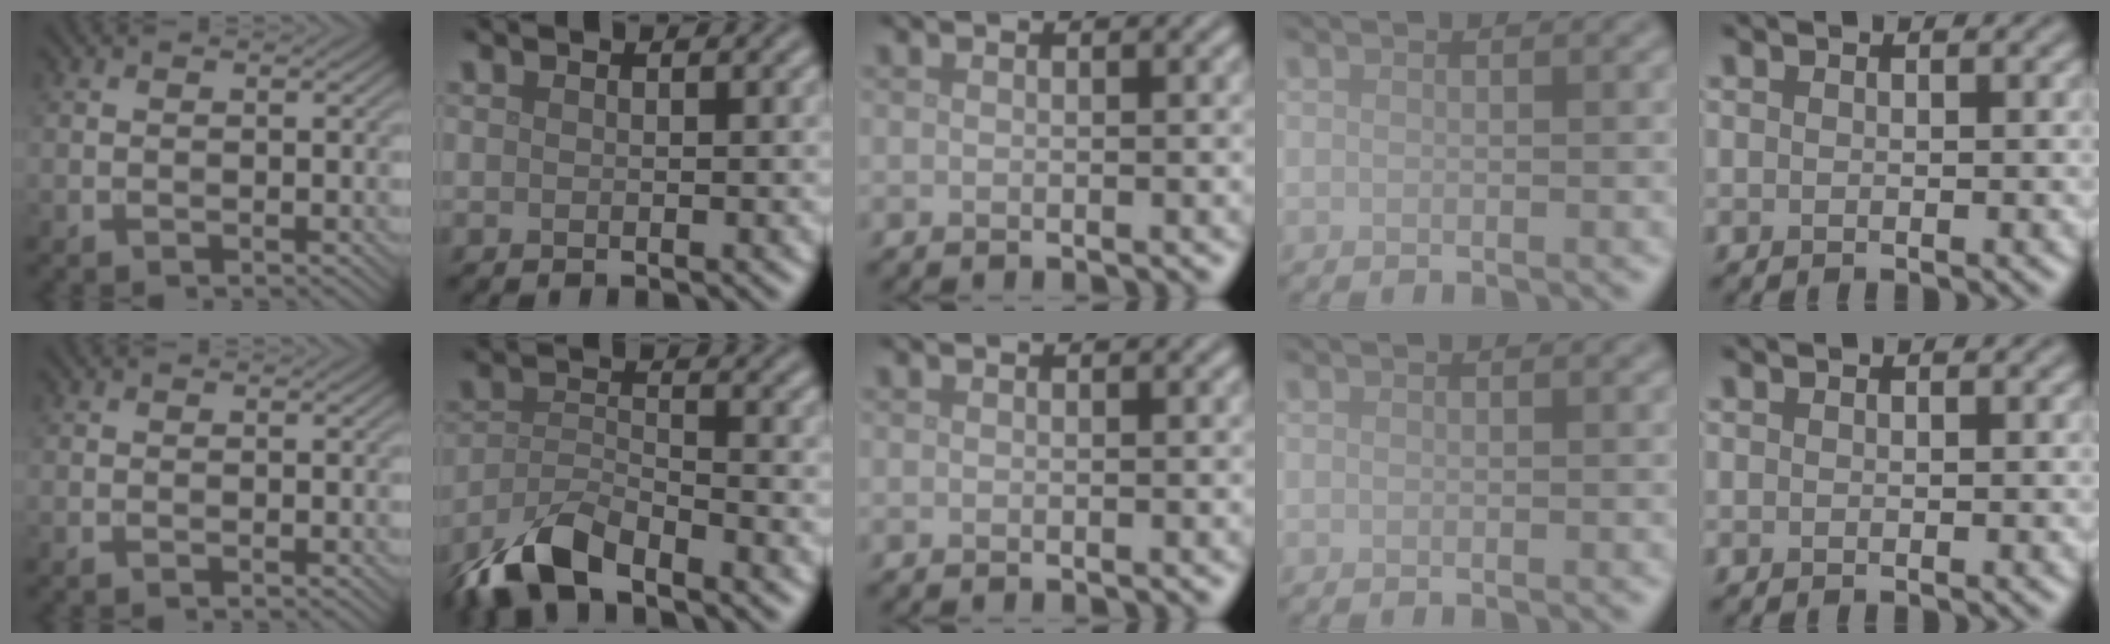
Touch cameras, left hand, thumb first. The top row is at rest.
{"index": {"total": 5.9, "force": [-4.7, 1.9, 3.1], "torque": [-0.059, -0.003, -0.100]}}